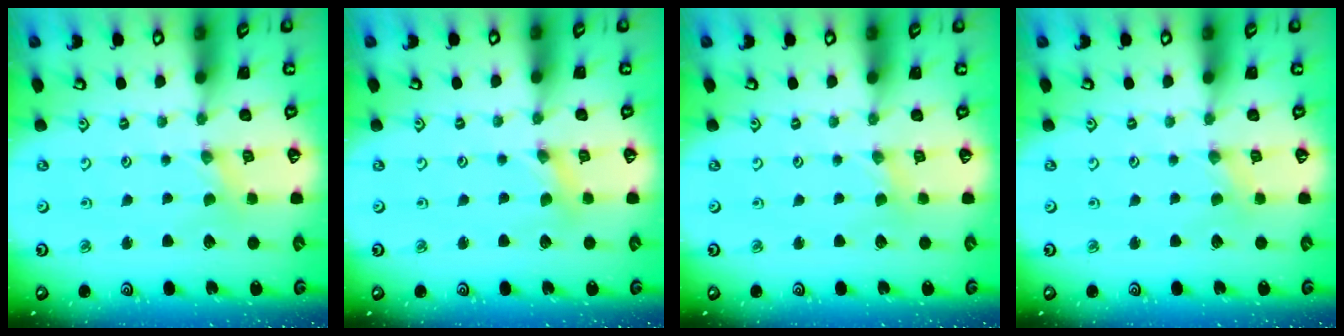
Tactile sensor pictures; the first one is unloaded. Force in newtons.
{"total": 1.6, "press": 1.6, "slide": 0.3}
{"total": 1.1, "press": 1.1, "slide": 0.4}
{"total": 0.0}